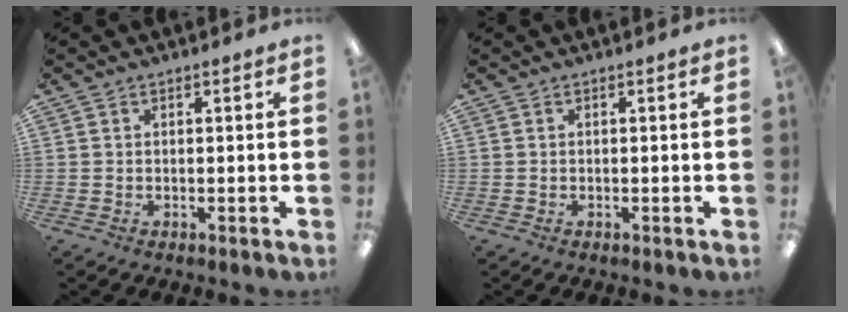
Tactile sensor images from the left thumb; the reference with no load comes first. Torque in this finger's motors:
{"motor_torque": [-0.02, 0.02, 0.00, 0.00, 0.00]}